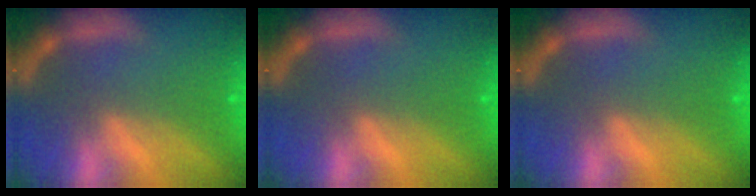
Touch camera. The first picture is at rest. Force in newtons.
{"total": 0.0}
{"total": 0.0}